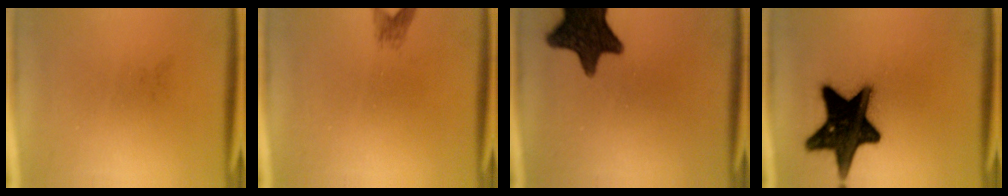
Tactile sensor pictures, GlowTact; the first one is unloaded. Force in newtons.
{"total": 1.5}
{"total": 14.2}
{"total": 19.0}